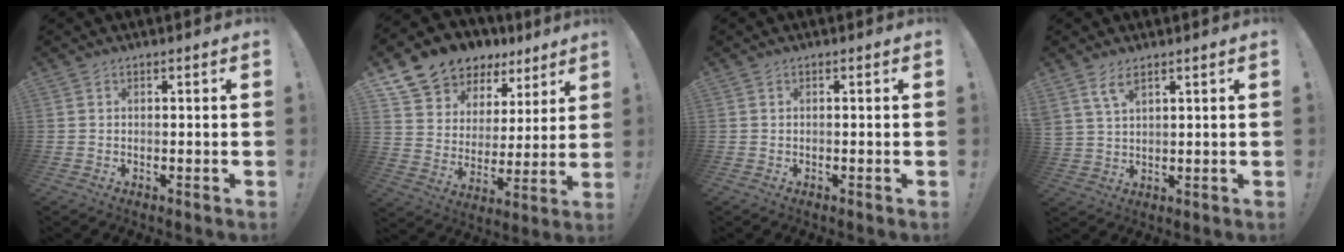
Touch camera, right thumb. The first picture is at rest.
{"total": 9.9, "force": [7.6, 6.1, 1.7], "torque": [-0.043, -0.070, 0.147]}
{"total": 0.0}
{"total": 4.8, "force": [3.2, 1.6, 3.2], "torque": [-0.063, -0.011, 0.061]}